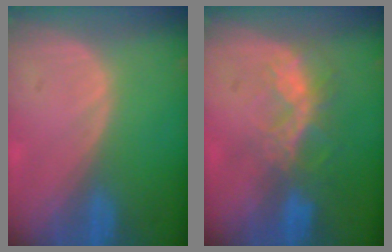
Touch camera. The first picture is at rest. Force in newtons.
{"total": 6.6, "press": 5.7, "slide": 3.2}